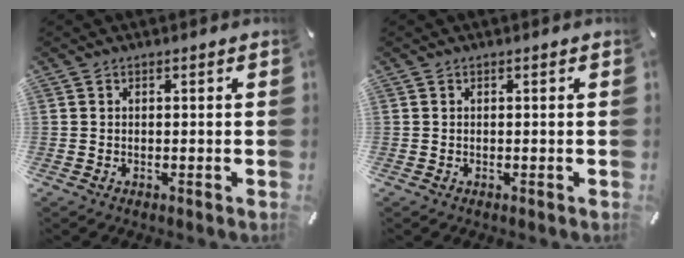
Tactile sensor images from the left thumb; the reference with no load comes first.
{"total": 0.0}